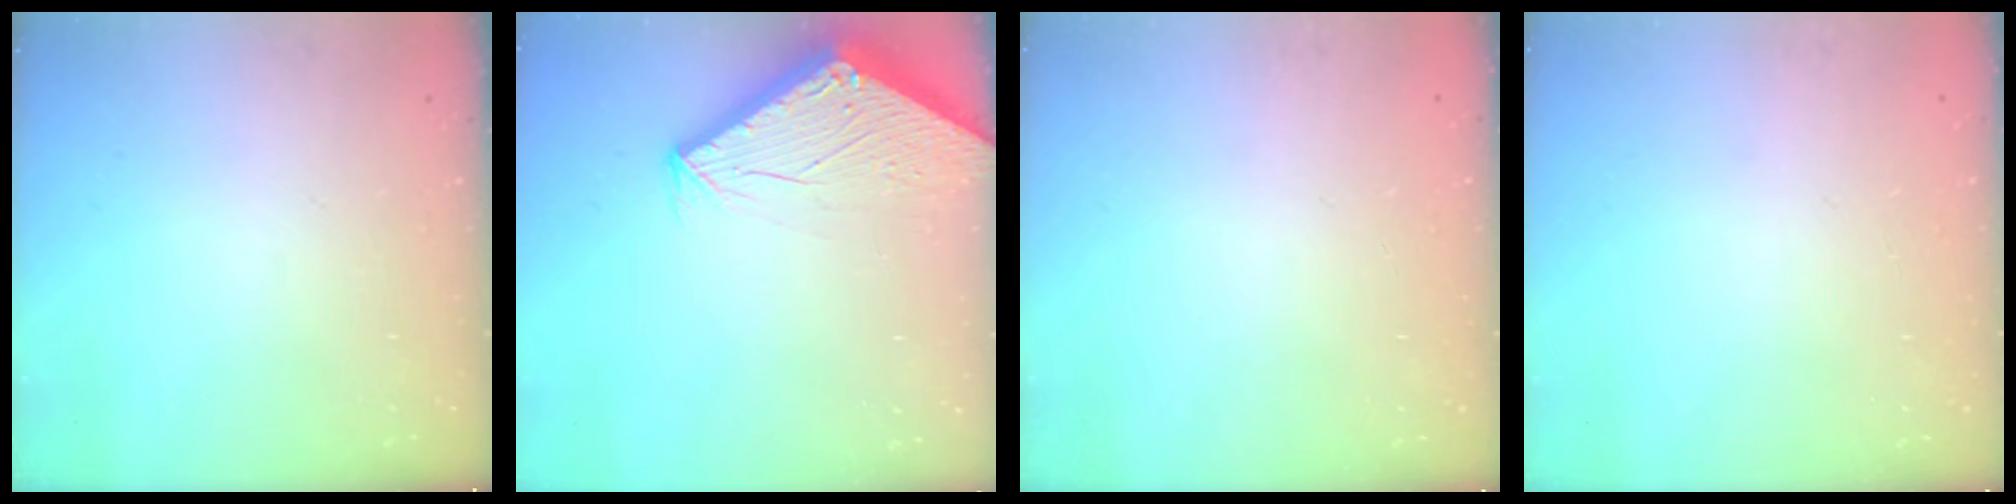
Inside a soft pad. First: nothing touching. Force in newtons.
{"total": 2.9, "press": 2.9, "slide": 0.1}
{"total": 0.0}
{"total": 0.0}